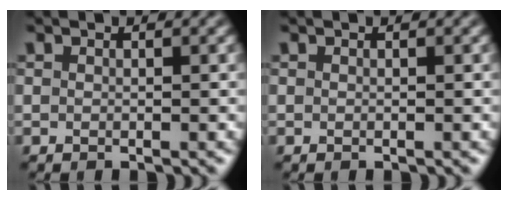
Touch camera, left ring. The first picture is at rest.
{"total": 0.0}